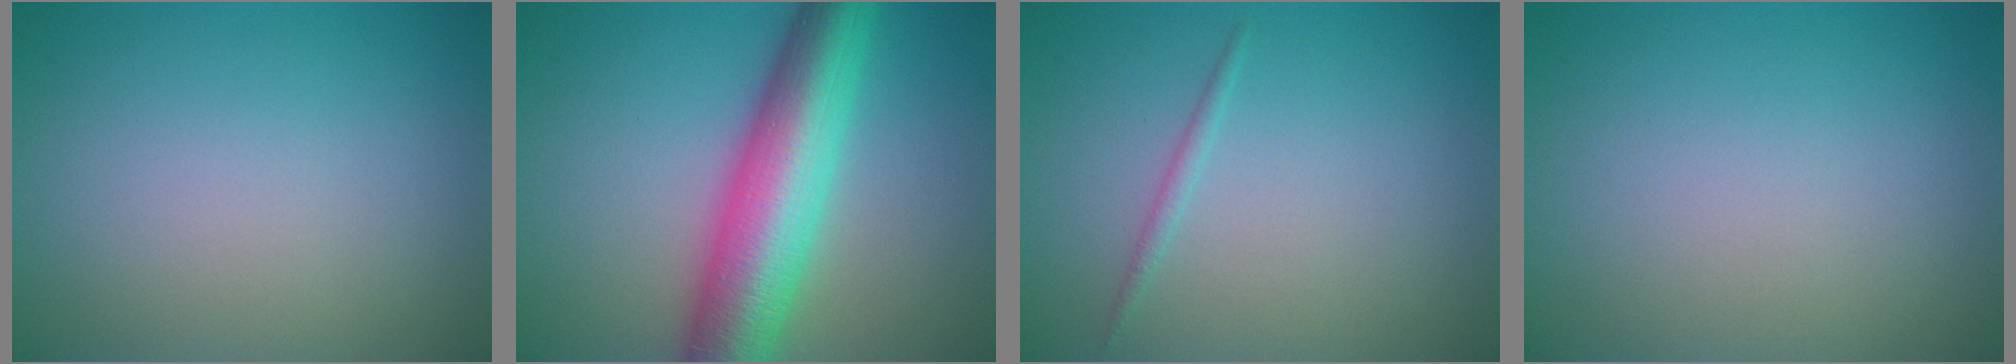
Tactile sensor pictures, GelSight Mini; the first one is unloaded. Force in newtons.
{"total": 10.1, "press": 10.1, "slide": 0.1}
{"total": 0.8, "press": 0.8, "slide": 0.0}
{"total": 0.0}